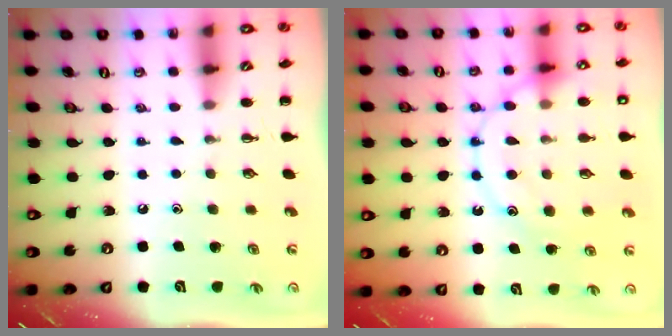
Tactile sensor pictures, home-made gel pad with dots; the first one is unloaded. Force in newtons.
{"total": 17.1, "press": 17.1, "slide": 1.1}